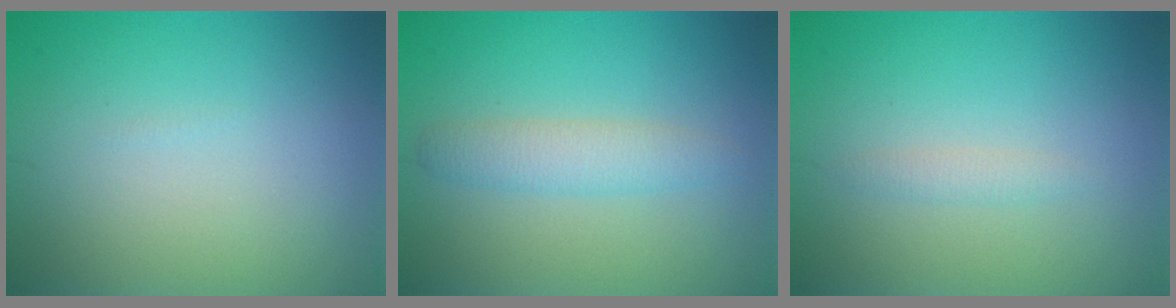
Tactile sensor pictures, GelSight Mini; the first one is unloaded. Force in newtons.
{"total": 2.5, "press": 2.5, "slide": 0.2}
{"total": 1.0, "press": 1.0, "slide": 0.1}